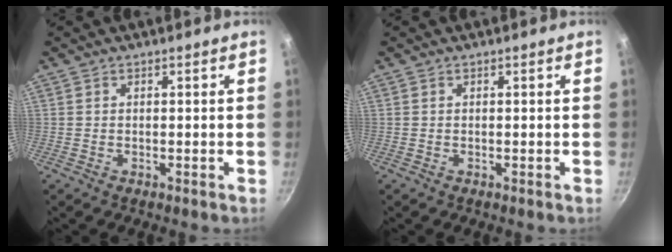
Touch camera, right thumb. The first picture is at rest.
{"total": 0.0}